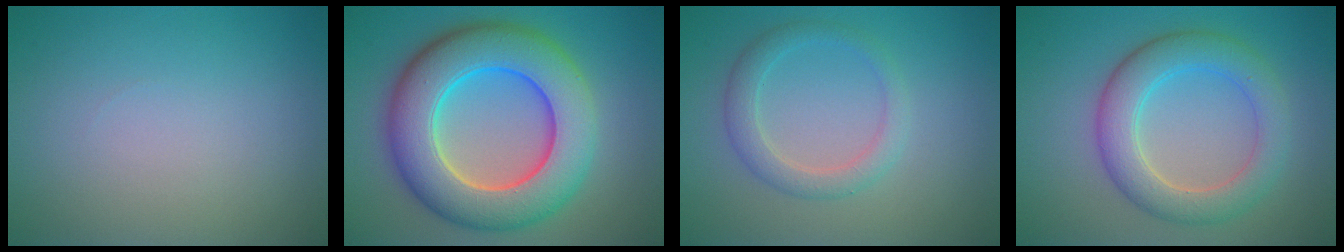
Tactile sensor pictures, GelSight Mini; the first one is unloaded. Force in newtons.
{"total": 11.6, "press": 11.6, "slide": 0.4}
{"total": 2.6, "press": 2.6, "slide": 0.2}
{"total": 5.4, "press": 5.4, "slide": 0.1}